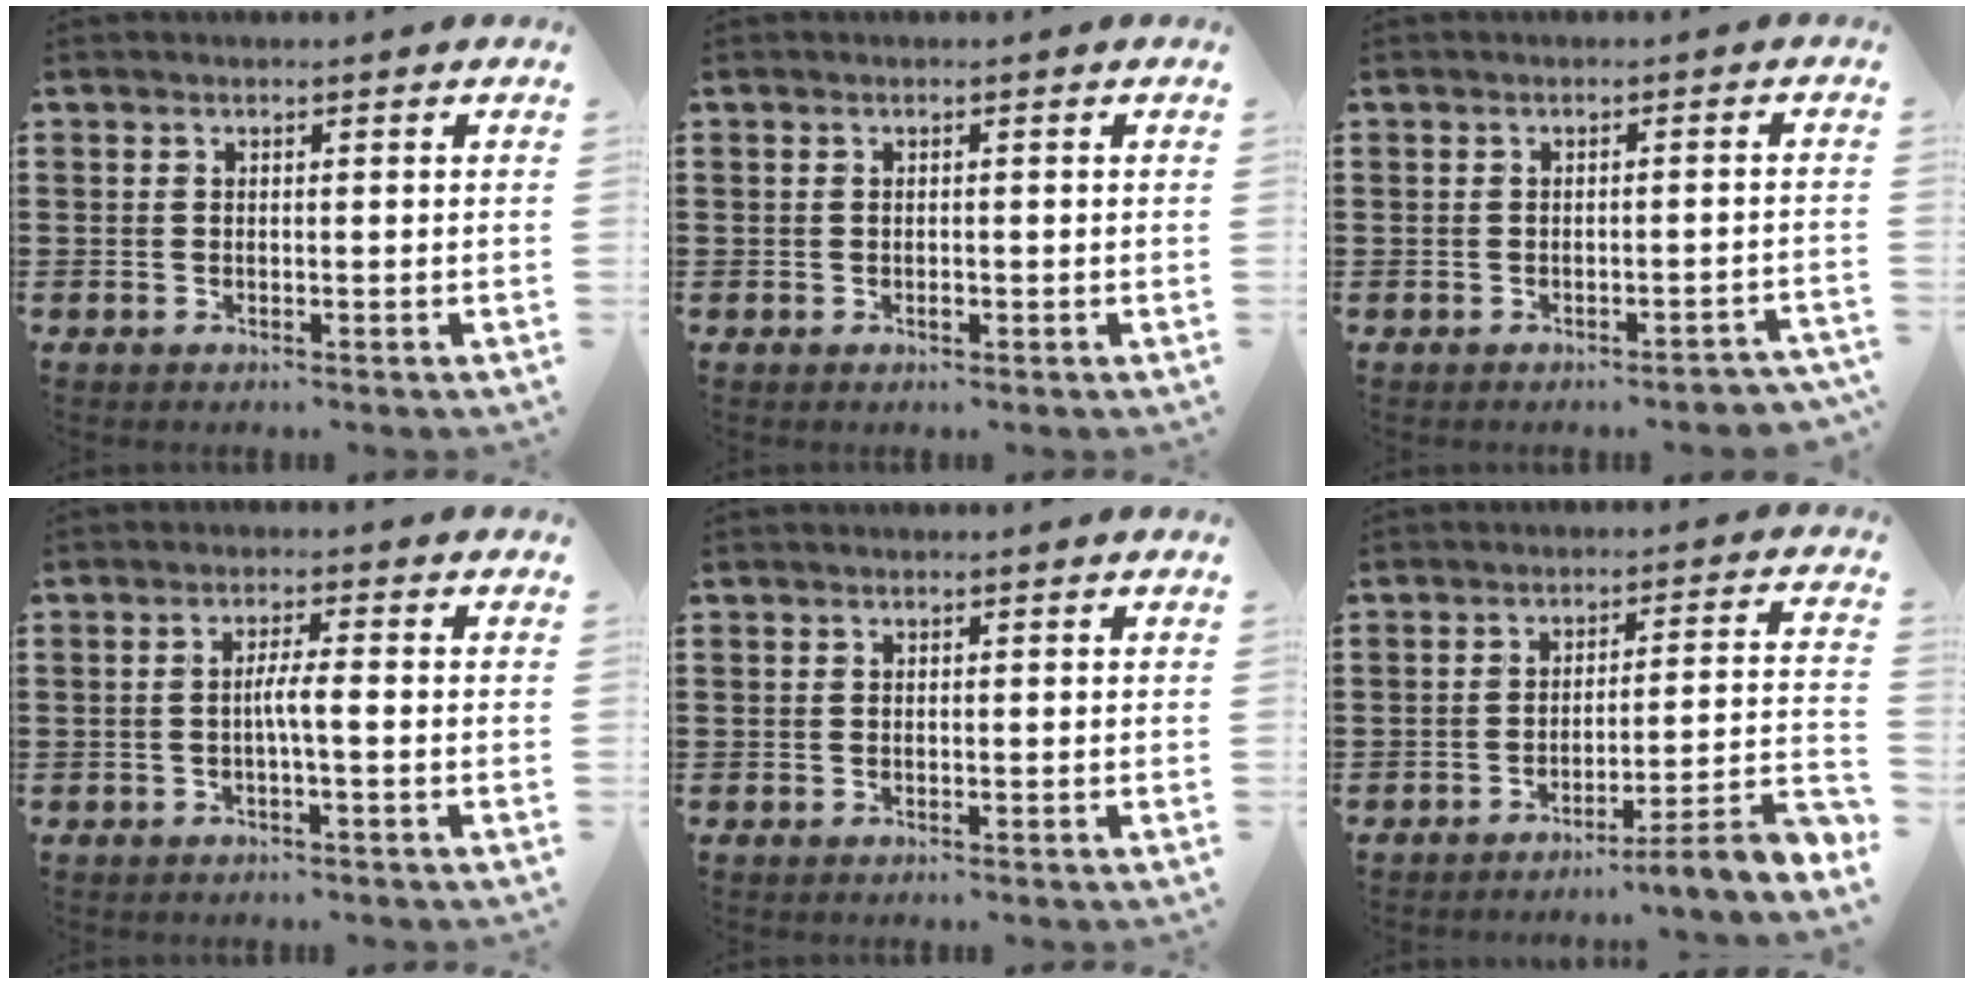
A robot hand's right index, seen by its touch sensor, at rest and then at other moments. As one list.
[{"total": 0.8, "force": [-0.3, 0.3, 0.7], "torque": [-0.014, -0.003, -0.004]}, {"total": 1.5, "force": [-1.3, 0.1, 0.6], "torque": [-0.014, -0.001, -0.027]}, {"total": 2.9, "force": [-0.6, 0.1, 2.8], "torque": [-0.059, -0.005, -0.015]}, {"total": 0.0}, {"total": 5.0, "force": [-3.4, -0.5, 3.7], "torque": [-0.062, -0.028, -0.068]}]